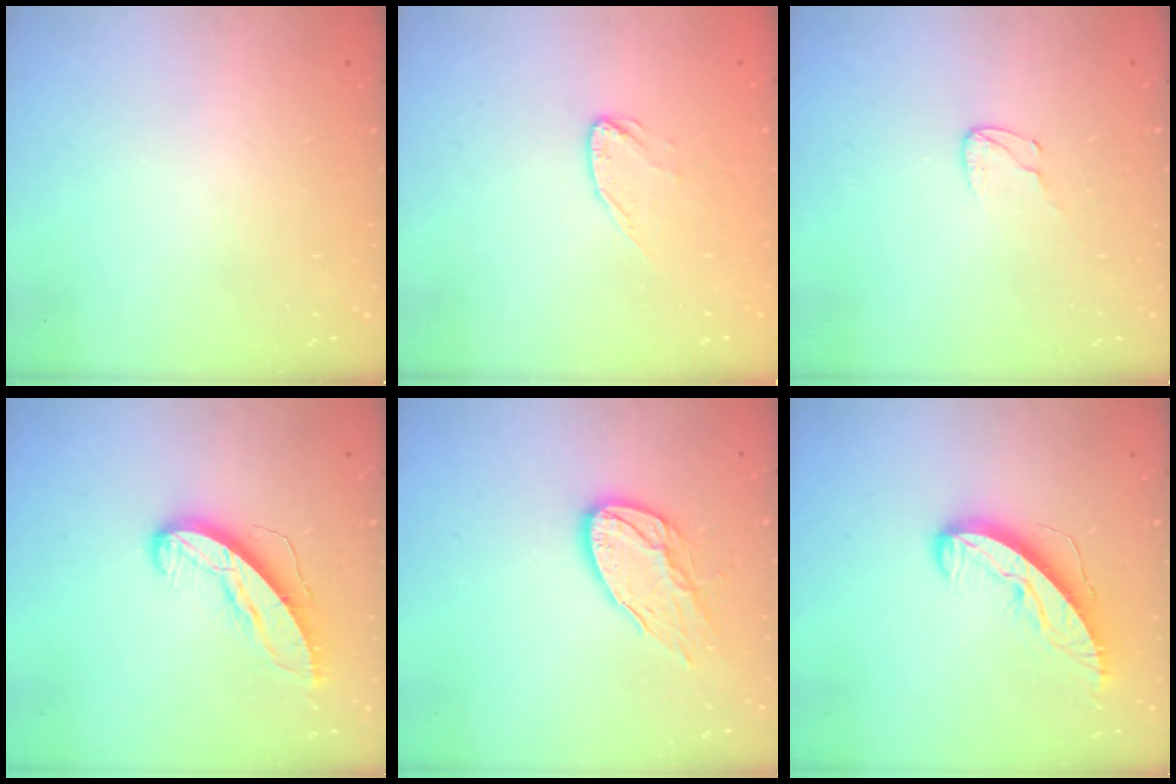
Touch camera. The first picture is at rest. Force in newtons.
{"total": 6.1, "press": 6.1, "slide": 0.3}
{"total": 2.7, "press": 2.7, "slide": 0.2}
{"total": 9.7, "press": 9.7, "slide": 0.4}
{"total": 11.9, "press": 11.9, "slide": 1.0}
{"total": 9.6, "press": 9.6, "slide": 0.3}